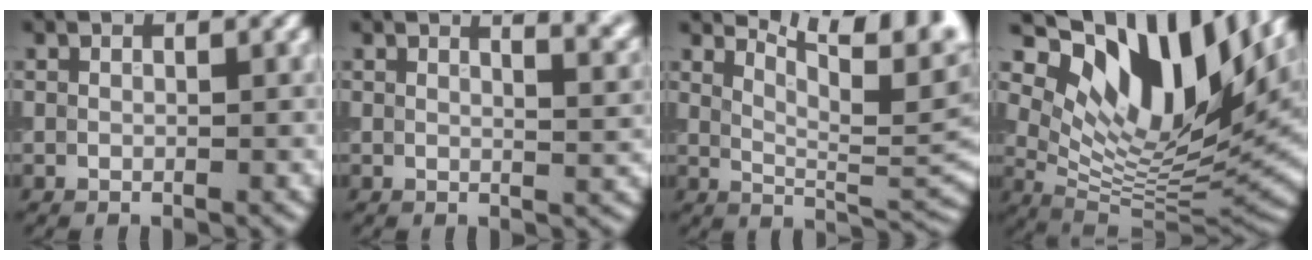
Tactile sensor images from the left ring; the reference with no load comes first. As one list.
[{"total": 5.9, "force": [3.8, 2.5, 3.8], "torque": [-0.006, 0.035, 0.020]}, {"total": 8.2, "force": [4.9, 2.5, 6.0], "torque": [-0.077, 0.009, 0.074]}, {"total": 14.5, "force": [7.3, 6.3, 10.9], "torque": [-0.183, 0.003, 0.136]}]